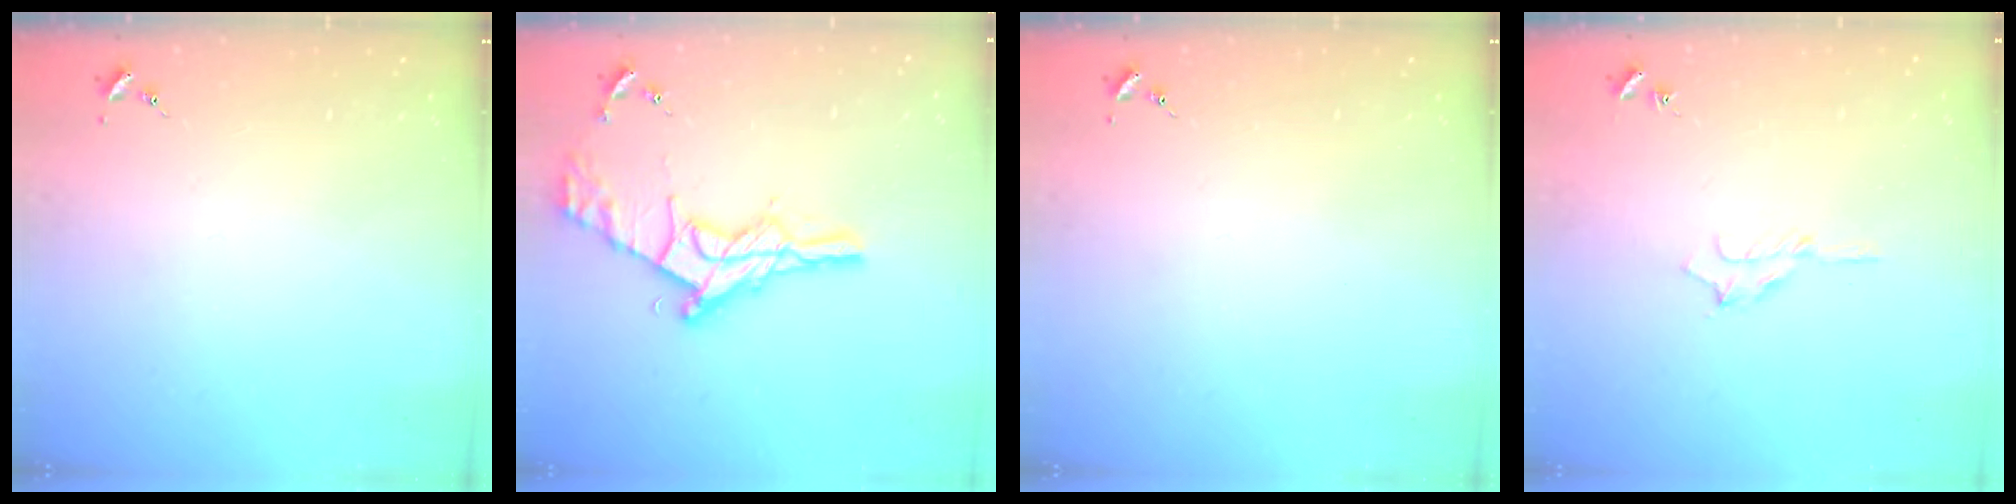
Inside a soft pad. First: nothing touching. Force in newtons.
{"total": 19.0, "press": 18.9, "slide": 1.3}
{"total": 0.0}
{"total": 6.3, "press": 6.3, "slide": 0.7}